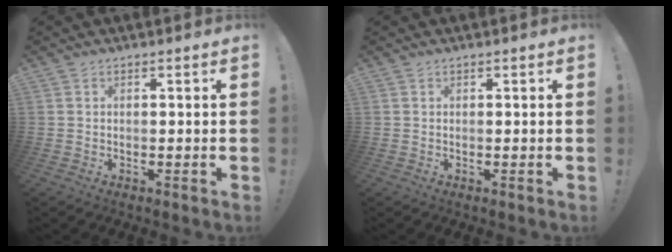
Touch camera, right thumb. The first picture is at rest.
{"total": 0.0}